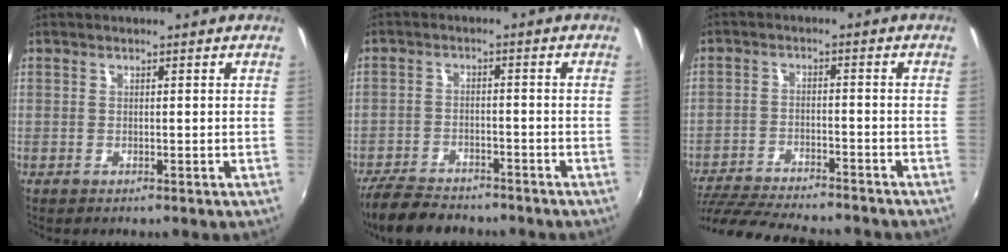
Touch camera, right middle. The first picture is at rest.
{"total": 10.2, "force": [-8.8, 3.4, 4.0], "torque": [-0.108, -0.014, -0.145]}
{"total": 18.1, "force": [-15.9, 3.3, 7.9], "torque": [-0.166, -0.026, -0.248]}